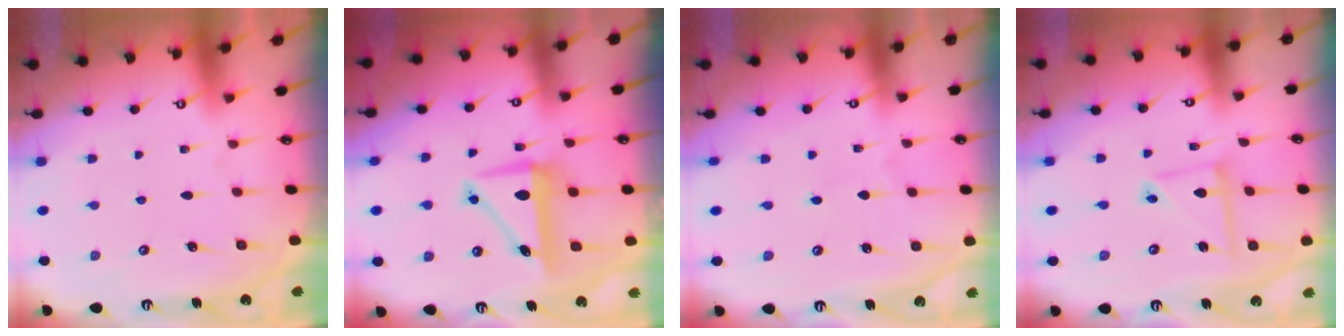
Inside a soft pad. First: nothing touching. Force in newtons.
{"total": 7.3, "press": 7.1, "slide": 1.7}
{"total": 0.7, "press": 0.7, "slide": 0.0}
{"total": 8.2, "press": 8.2, "slide": 0.6}